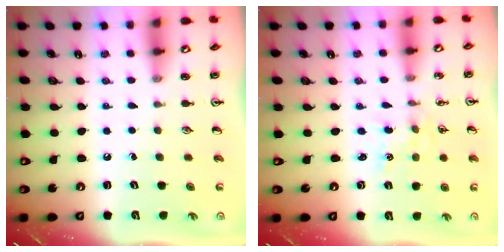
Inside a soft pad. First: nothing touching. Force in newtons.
{"total": 0.7, "press": 0.6, "slide": 0.2}